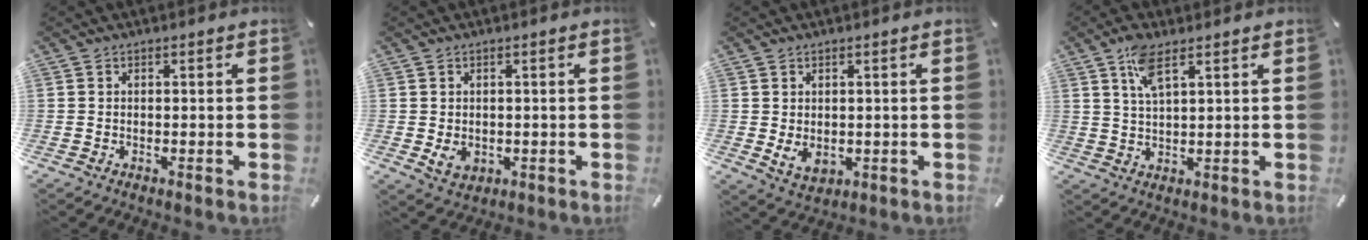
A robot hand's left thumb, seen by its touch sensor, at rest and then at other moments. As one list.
[{"total": 3.5, "force": [-0.1, 3.0, 1.8], "torque": [-0.030, -0.008, -0.005]}, {"total": 4.2, "force": [0.4, 3.3, 2.6], "torque": [-0.044, -0.007, 0.006]}, {"total": 6.5, "force": [3.8, 2.0, 4.9], "torque": [-0.108, 0.003, 0.068]}]